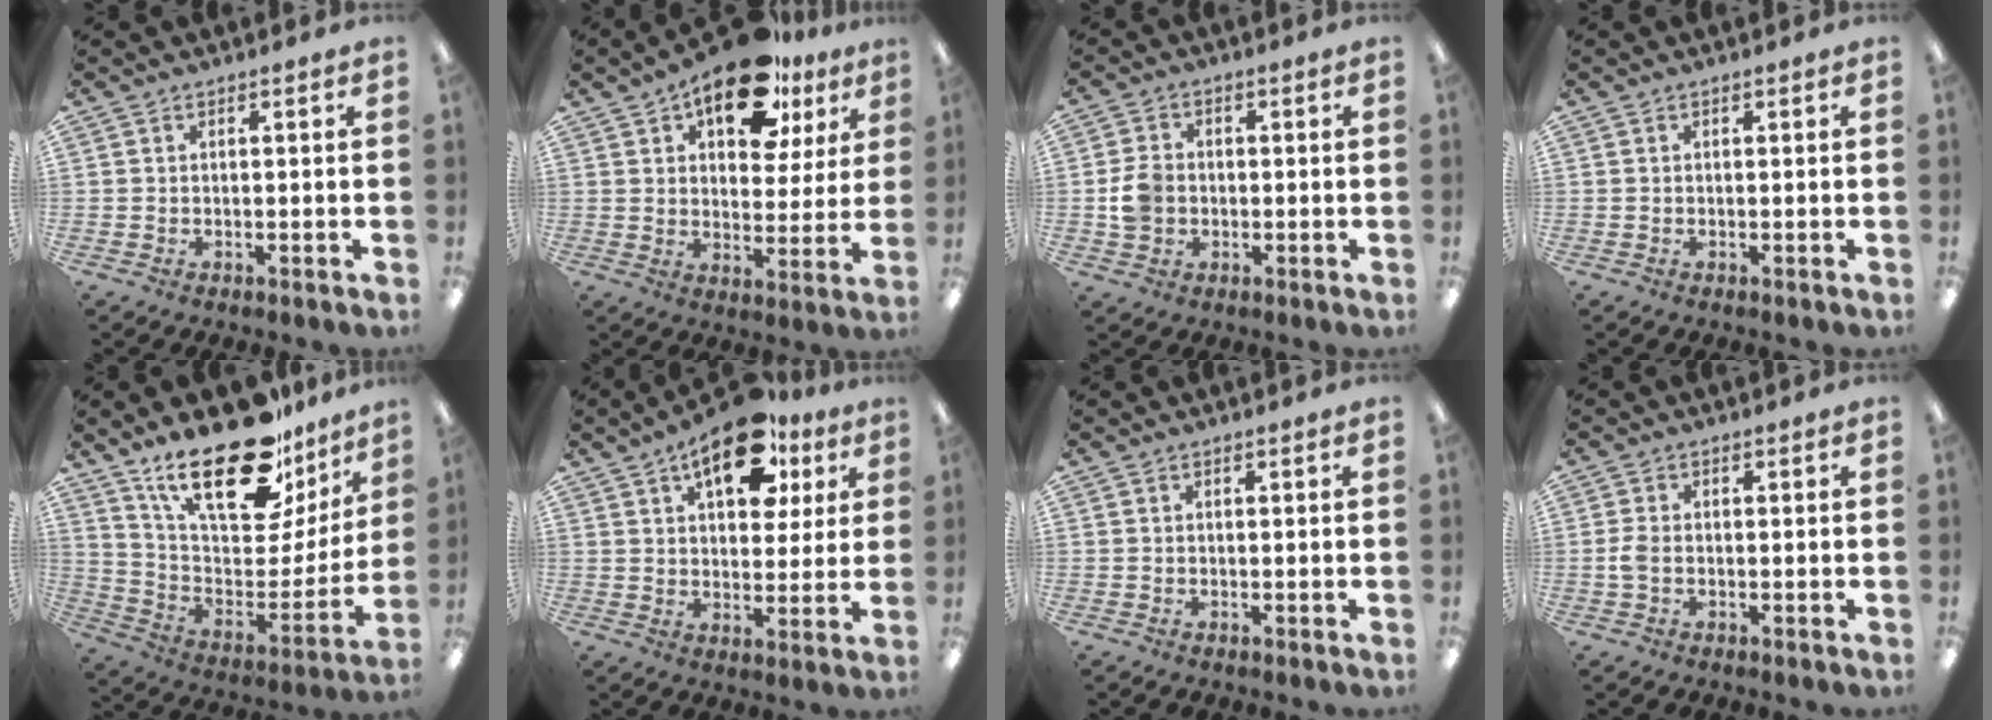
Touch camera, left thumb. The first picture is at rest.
{"total": 17.3, "force": [11.4, 8.4, 10.0], "torque": [-0.148, -0.053, 0.193]}
{"total": 5.7, "force": [-0.5, 4.9, 3.0], "torque": [-0.053, 0.006, -0.008]}
{"total": 0.0}
{"total": 26.4, "force": [18.7, 10.6, 15.3], "torque": [-0.242, -0.122, 0.324]}
{"total": 16.1, "force": [9.5, 8.1, 10.1], "torque": [-0.146, -0.033, 0.160]}
{"total": 0.0}
{"total": 2.5, "force": [-0.4, 1.5, 2.0], "torque": [-0.043, 0.003, -0.008]}